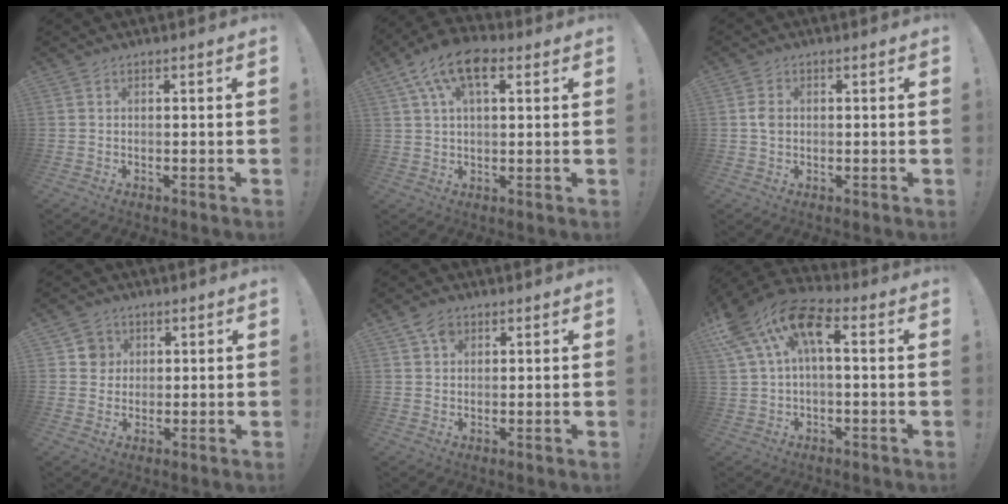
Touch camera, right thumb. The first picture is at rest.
{"total": 12.1, "force": [5.2, 6.5, 8.9], "torque": [-0.156, -0.001, 0.099]}
{"total": 2.5, "force": [-0.1, 1.9, 1.7], "torque": [-0.032, 0.006, -0.002]}
{"total": 5.2, "force": [1.8, 4.8, 0.9], "torque": [-0.005, -0.003, 0.033]}
{"total": 4.3, "force": [2.2, 3.1, 1.9], "torque": [-0.021, -0.008, 0.040]}
{"total": 15.0, "force": [4.0, 7.7, 12.2], "torque": [-0.237, -0.001, 0.068]}